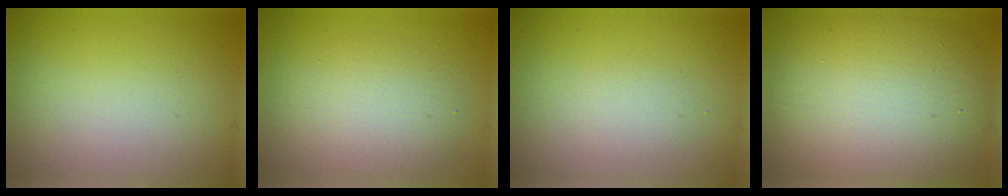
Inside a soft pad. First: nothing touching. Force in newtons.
{"total": 3.6, "press": 3.6, "slide": 0.1}
{"total": 1.1, "press": 1.1, "slide": 0.1}
{"total": 12.3, "press": 12.3, "slide": 0.6}